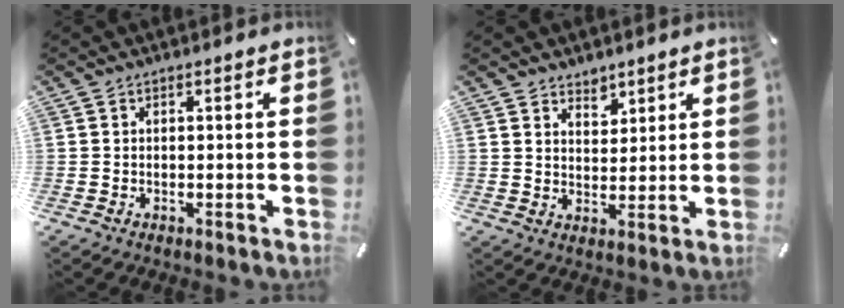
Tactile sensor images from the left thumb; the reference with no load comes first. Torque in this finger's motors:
{"motor_torque": [0.35, -0.37, 0.02, -0.04, 0.03]}